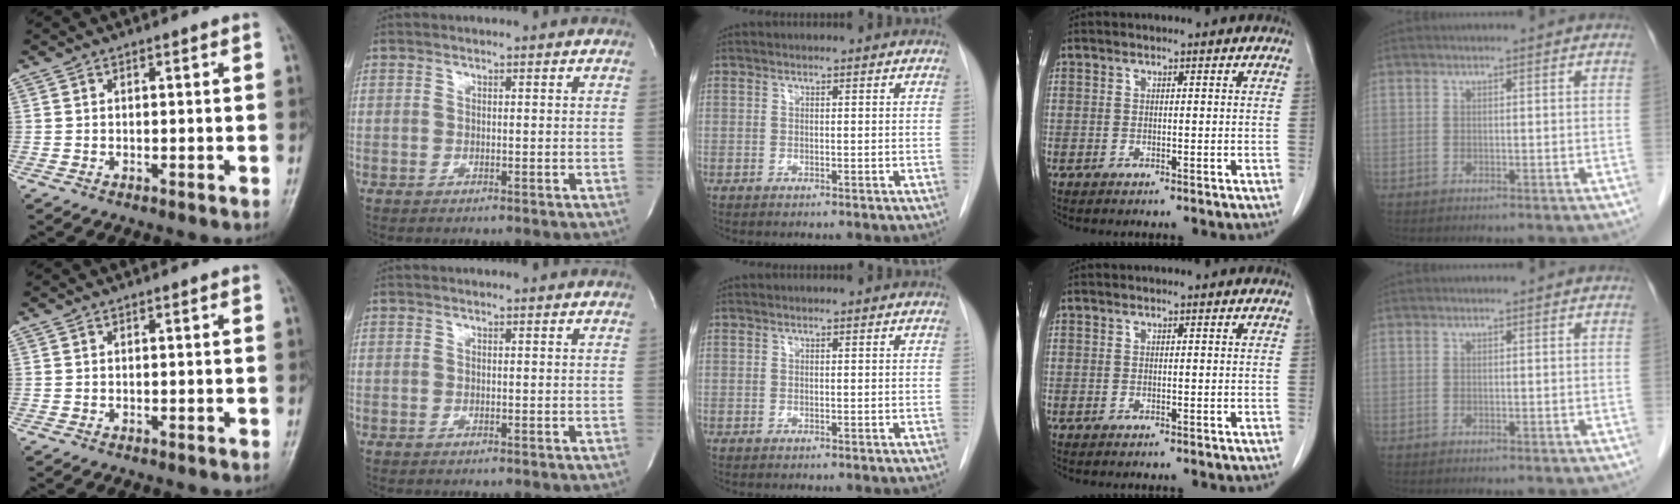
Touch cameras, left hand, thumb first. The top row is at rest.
{}